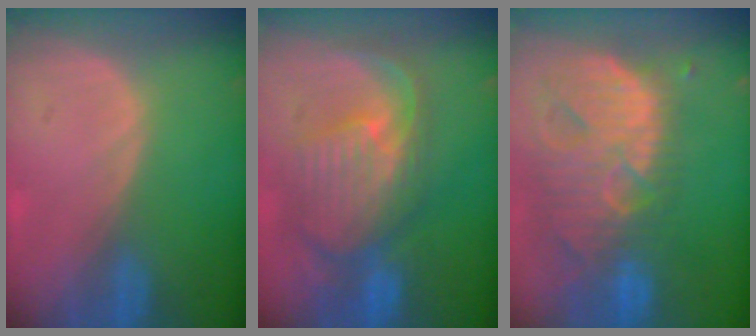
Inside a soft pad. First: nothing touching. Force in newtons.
{"total": 11.1, "press": 9.7, "slide": 5.5}
{"total": 13.9, "press": 11.7, "slide": 7.5}